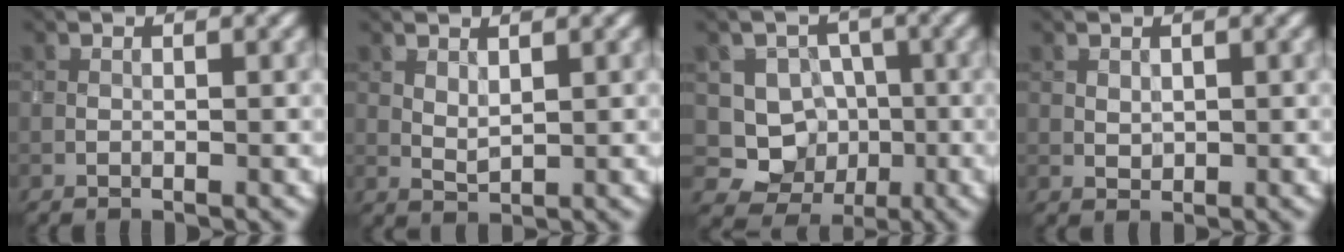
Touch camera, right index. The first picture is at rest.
{"total": 1.3, "force": [1.2, 0.4, 0.4], "torque": [-0.013, -0.003, 0.029]}
{"total": 6.0, "force": [-0.5, 5.7, 1.6], "torque": [-0.002, 0.008, -0.033]}
{"total": 0.7, "force": [0.6, 0.4, 0.0], "torque": [-0.001, -0.003, 0.014]}